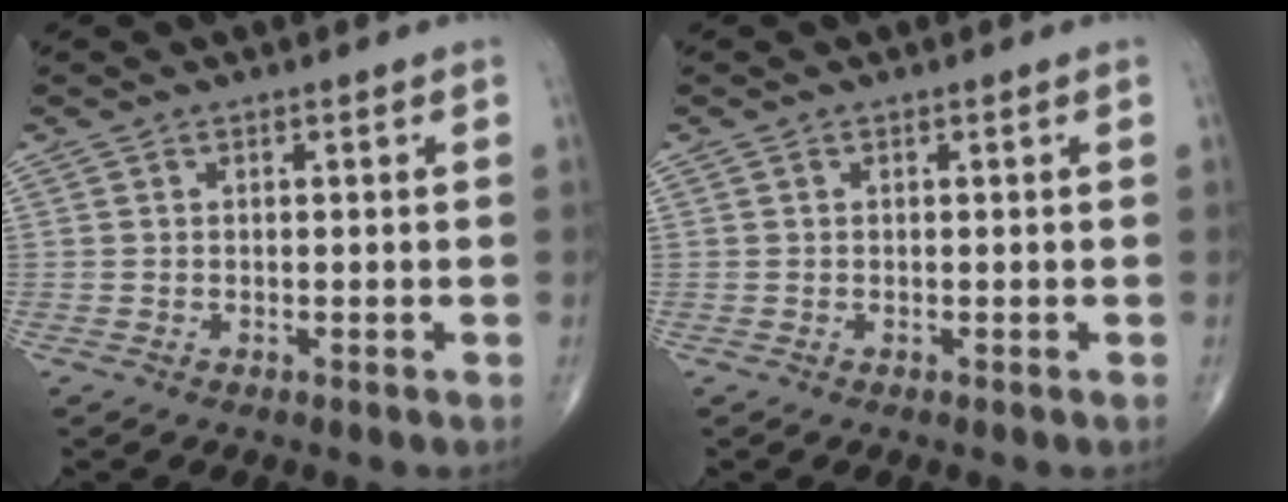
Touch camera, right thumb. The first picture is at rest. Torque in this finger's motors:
{"motor_torque": [-0.13, -0.08, -0.06, 0.27, 0.07]}